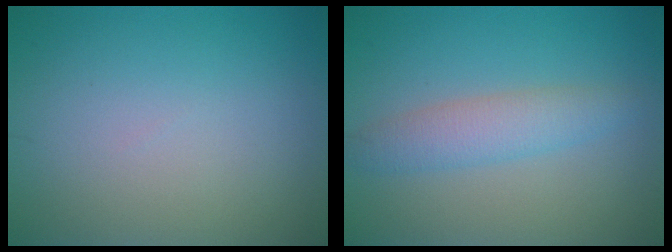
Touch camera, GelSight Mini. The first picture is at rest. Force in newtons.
{"total": 3.0, "press": 3.0, "slide": 0.1}